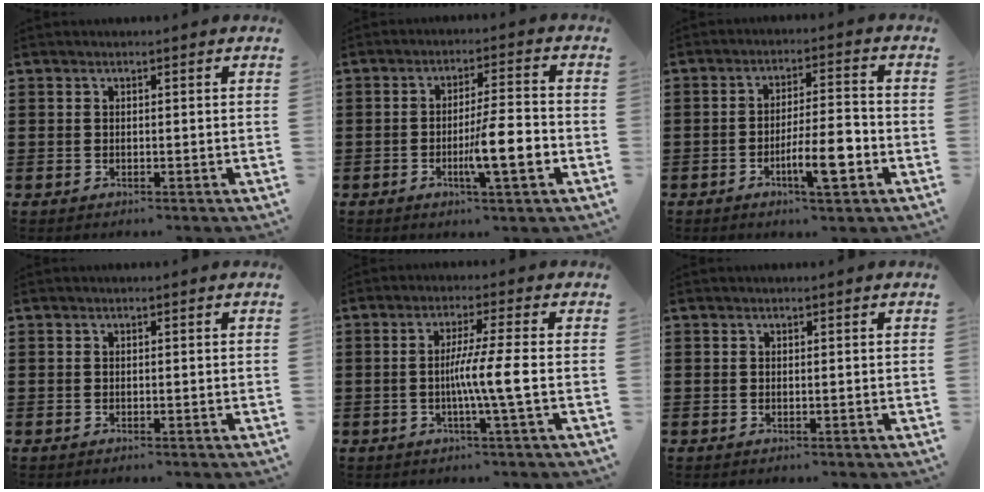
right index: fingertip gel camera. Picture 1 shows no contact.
{"total": 8.3, "force": [-2.5, 1.1, 7.9], "torque": [-0.133, -0.005, -0.043]}
{"total": 8.1, "force": [-3.3, 1.7, 7.2], "torque": [-0.126, -0.002, -0.057]}
{"total": 0.0}
{"total": 6.8, "force": [-1.1, -0.5, 6.6], "torque": [-0.117, -0.008, -0.024]}
{"total": 0.0}